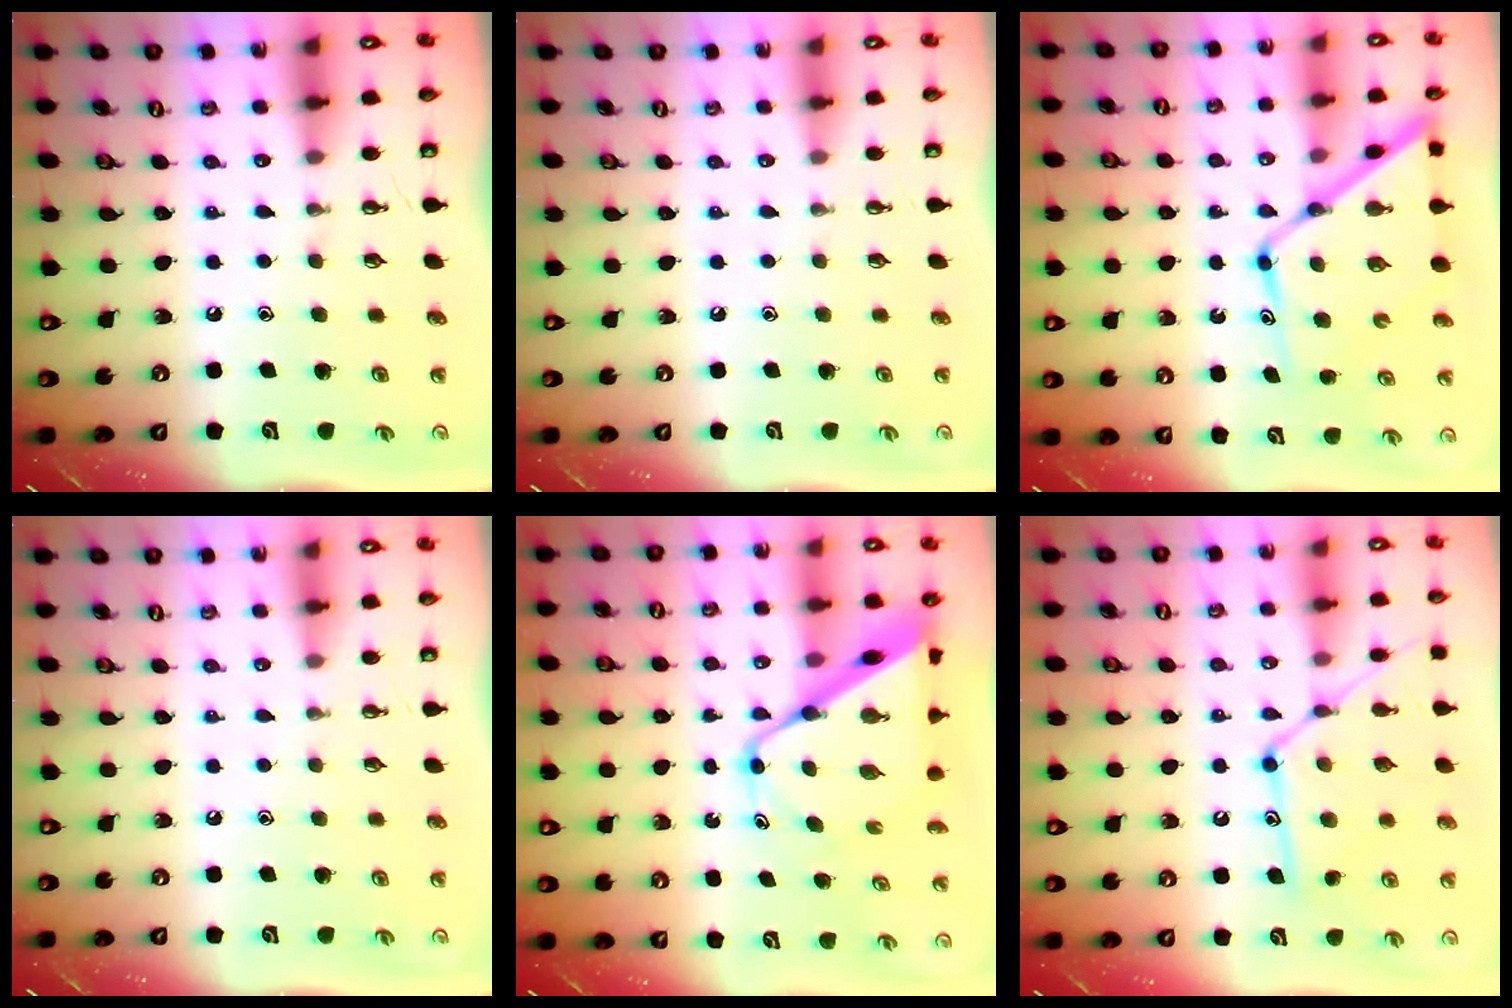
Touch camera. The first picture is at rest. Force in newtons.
{"total": 0.0}
{"total": 14.6, "press": 14.6, "slide": 1.2}
{"total": 0.0}
{"total": 13.0, "press": 13.0, "slide": 1.2}
{"total": 14.2, "press": 14.2, "slide": 0.9}